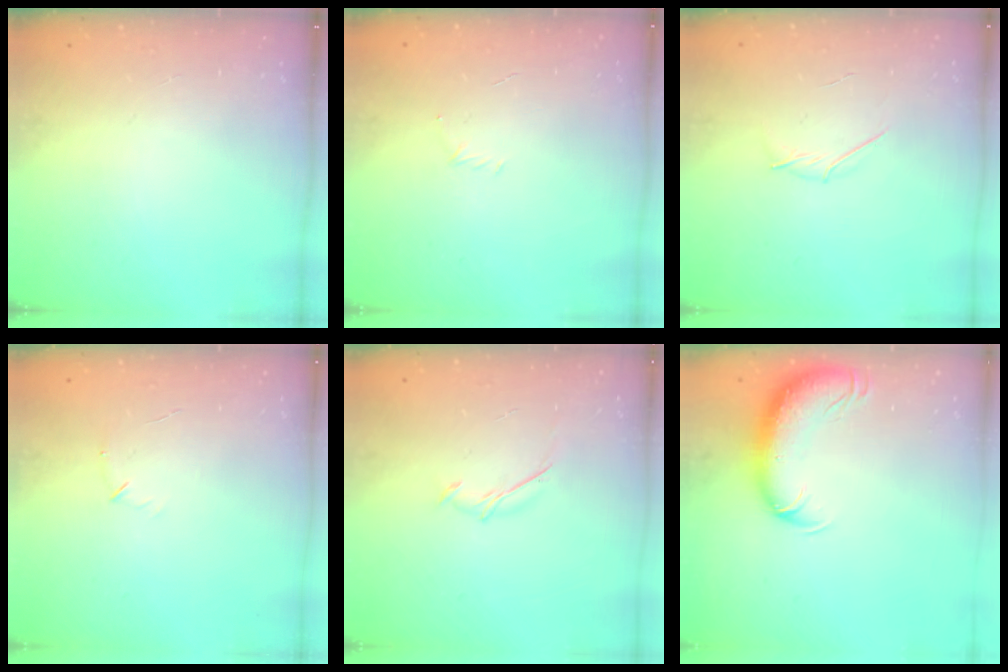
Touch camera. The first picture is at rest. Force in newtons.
{"total": 2.9, "press": 2.8, "slide": 0.8}
{"total": 3.3, "press": 3.2, "slide": 0.8}
{"total": 4.3, "press": 4.1, "slide": 1.1}
{"total": 5.4, "press": 5.4, "slide": 1.0}
{"total": 10.6, "press": 10.3, "slide": 2.5}